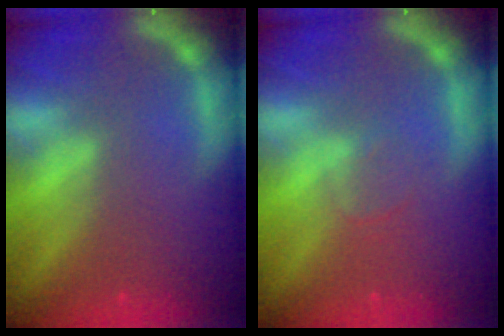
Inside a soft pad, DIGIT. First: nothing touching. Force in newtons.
{"total": 1.4}